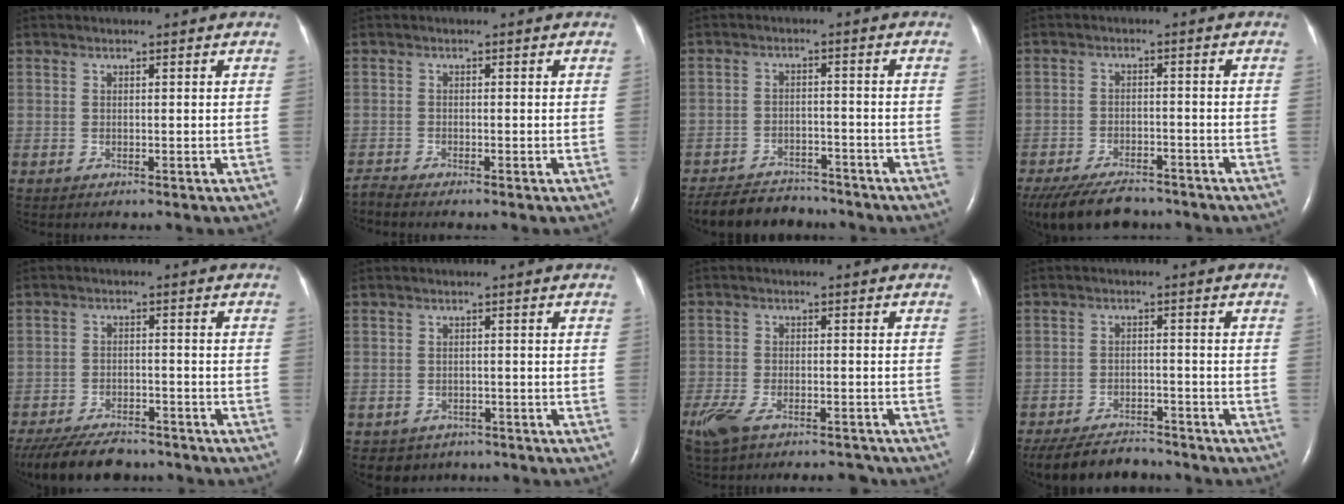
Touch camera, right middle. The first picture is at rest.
{"total": 1.3, "force": [-1.3, -0.4, -0.1], "torque": [-0.006, -0.008, -0.026]}
{"total": 9.0, "force": [-8.2, 3.0, 1.8], "torque": [-0.028, -0.001, -0.126]}
{"total": 12.2, "force": [-10.1, 4.4, 5.2], "torque": [-0.109, -0.012, -0.151]}
{"total": 12.9, "force": [-10.9, 4.3, 5.5], "torque": [-0.112, -0.015, -0.166]}
{"total": 4.2, "force": [-3.1, 2.9, -0.1], "torque": [0.002, 0.008, -0.041]}
{"total": 11.4, "force": [-9.1, 3.9, 5.5], "torque": [-0.116, -0.005, -0.146]}
{"total": 9.7, "force": [-8.8, 2.9, 2.8], "torque": [-0.049, -0.006, -0.136]}